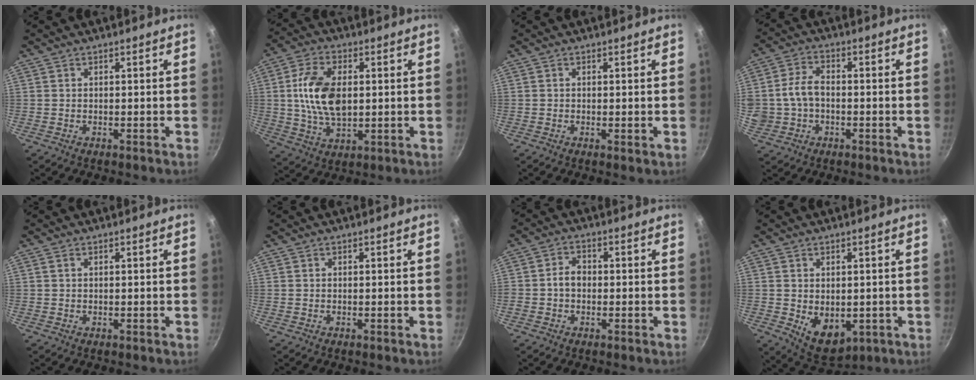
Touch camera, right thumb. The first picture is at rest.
{"total": 12.7, "force": [1.4, 7.5, 10.2], "torque": [-0.178, 0.004, 0.024]}
{"total": 0.7, "force": [0.1, 0.2, 0.7], "torque": [-0.011, -0.002, -0.002]}
{"total": 8.4, "force": [-0.7, 6.3, 5.6], "torque": [-0.104, 0.027, -0.013]}
{"total": 0.6, "force": [0.2, 0.4, 0.4], "torque": [-0.006, 0.002, 0.004]}
{"total": 0.0}
{"total": 3.6, "force": [-0.5, 2.8, 2.1], "torque": [-0.022, 0.016, -0.013]}
{"total": 8.2, "force": [-0.9, 5.7, 5.9], "torque": [-0.069, -0.015, 0.005]}